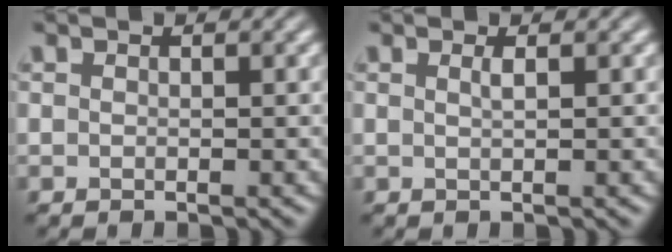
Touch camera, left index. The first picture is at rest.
{"total": 0.9, "force": [0.3, 0.3, 0.8], "torque": [-0.008, 0.003, 0.003]}